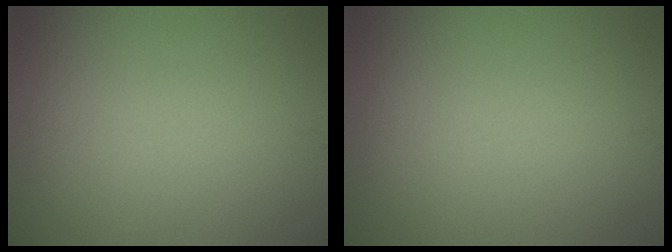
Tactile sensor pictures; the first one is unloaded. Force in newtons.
{"total": 0.0}